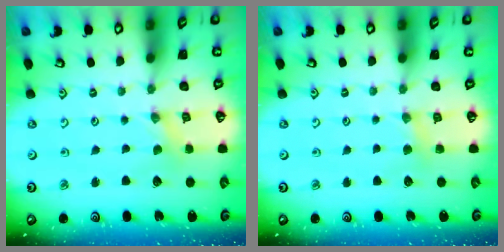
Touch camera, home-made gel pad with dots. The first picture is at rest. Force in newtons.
{"total": 4.9, "press": 4.8, "slide": 0.7}